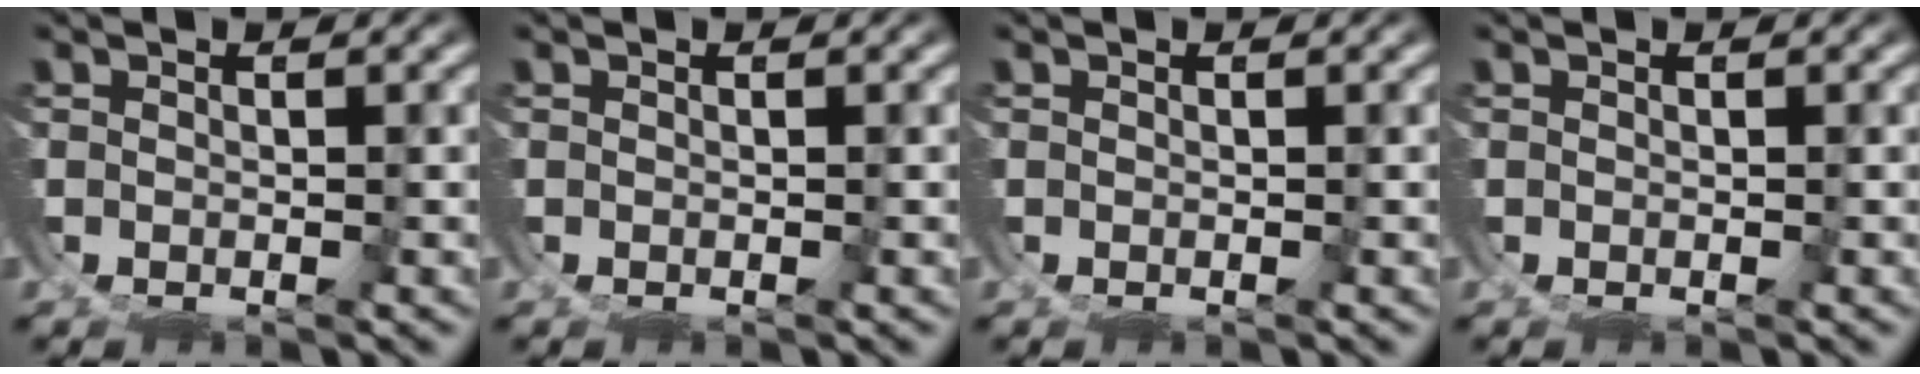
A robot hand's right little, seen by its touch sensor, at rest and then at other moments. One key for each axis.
{"total": 0.0}
{"total": 0.0}
{"total": 0.0}